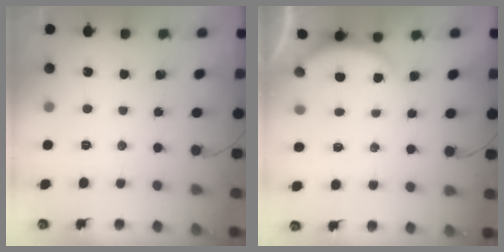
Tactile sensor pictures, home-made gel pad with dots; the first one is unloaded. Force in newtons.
{"total": 1.6, "press": 1.5, "slide": 0.6}